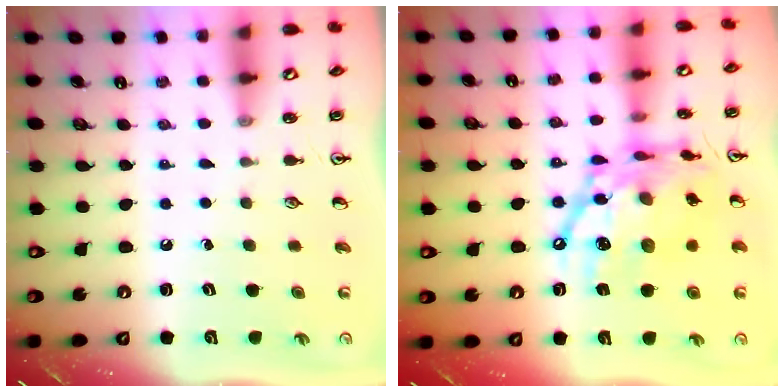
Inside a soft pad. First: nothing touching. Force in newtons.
{"total": 20.1, "press": 20.1, "slide": 1.7}